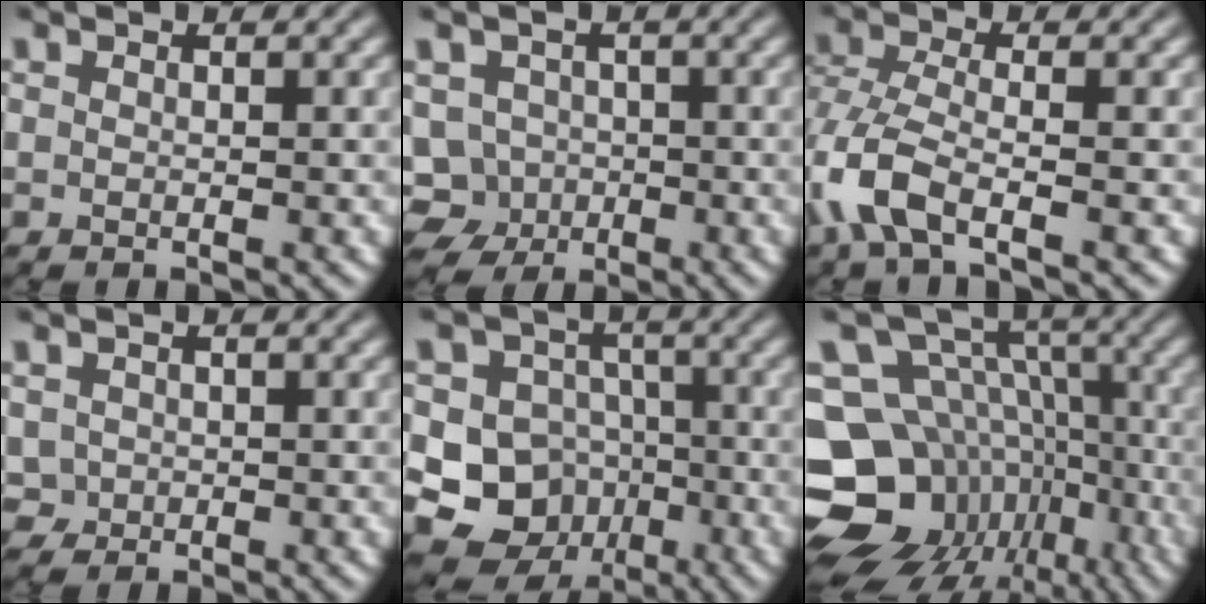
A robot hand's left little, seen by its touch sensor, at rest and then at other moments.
{"total": 5.6, "force": [-2.3, 5.0, 1.4], "torque": [-0.004, 0.005, -0.055]}
{"total": 4.6, "force": [-2.4, 1.4, 3.6], "torque": [-0.093, 0.000, -0.059]}
{"total": 1.6, "force": [0.0, 1.6, 0.4], "torque": [0.002, 0.005, 0.006]}
{"total": 10.3, "force": [-2.9, 9.4, 3.3], "torque": [-0.060, 0.002, -0.061]}
{"total": 16.1, "force": [-5.9, 13.0, 7.5], "torque": [-0.150, -0.006, -0.065]}